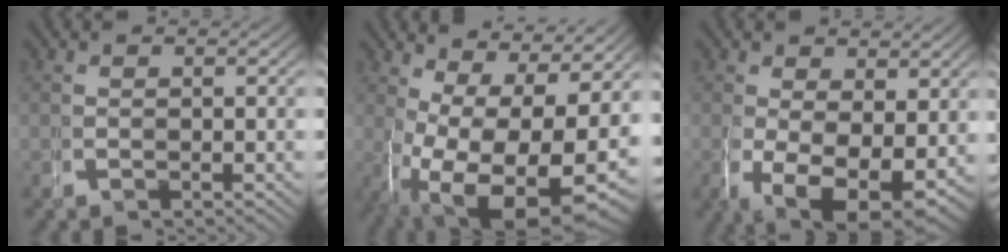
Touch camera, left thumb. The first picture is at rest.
{"total": 13.9, "force": [-1.7, 9.1, 10.4], "torque": [-0.190, -0.077, 0.023]}
{"total": 8.1, "force": [-2.9, 5.4, 5.4], "torque": [-0.106, -0.061, -0.020]}